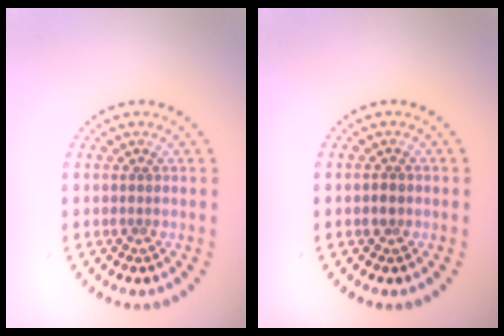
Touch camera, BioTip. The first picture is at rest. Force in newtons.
{"total": 1.0, "press": 1.0, "slide": 0.3}